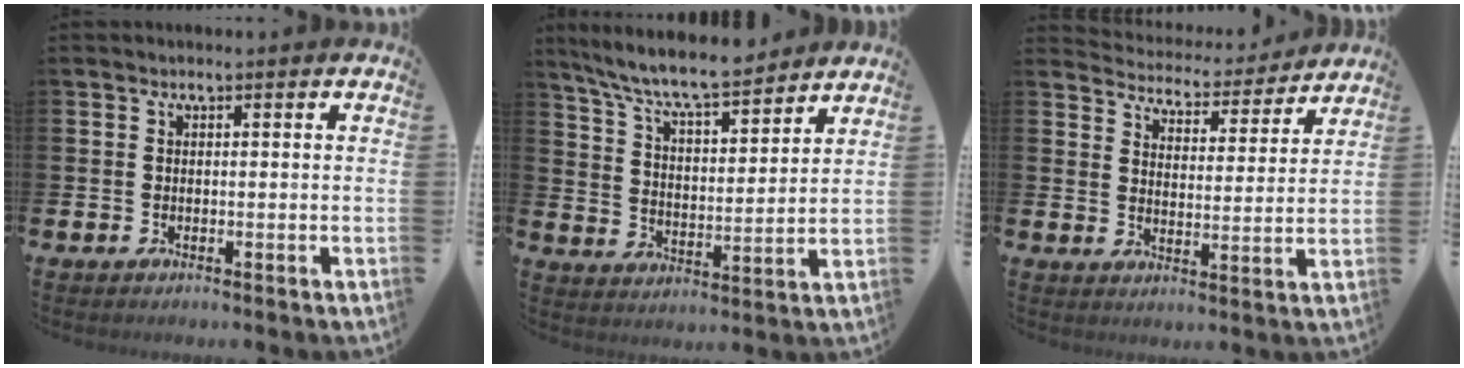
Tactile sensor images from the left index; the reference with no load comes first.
{"total": 8.8, "force": [8.2, 1.1, 2.9], "torque": [-0.088, -0.053, 0.144]}
{"total": 5.1, "force": [5.0, 0.9, 0.0], "torque": [-0.024, -0.042, 0.084]}